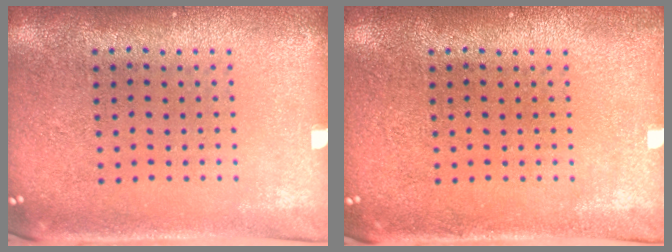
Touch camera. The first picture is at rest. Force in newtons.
{"total": 0.9, "press": 0.8, "slide": 0.2}